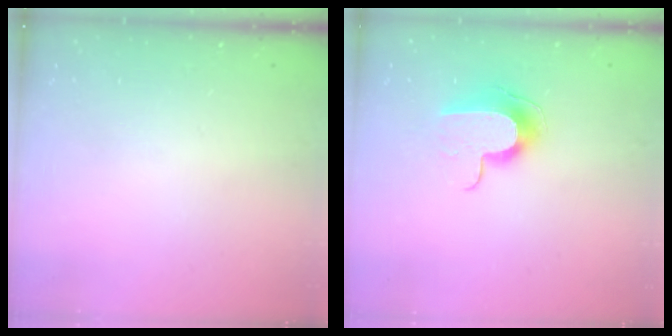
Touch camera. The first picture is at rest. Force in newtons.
{"total": 9.8, "press": 9.8, "slide": 0.6}